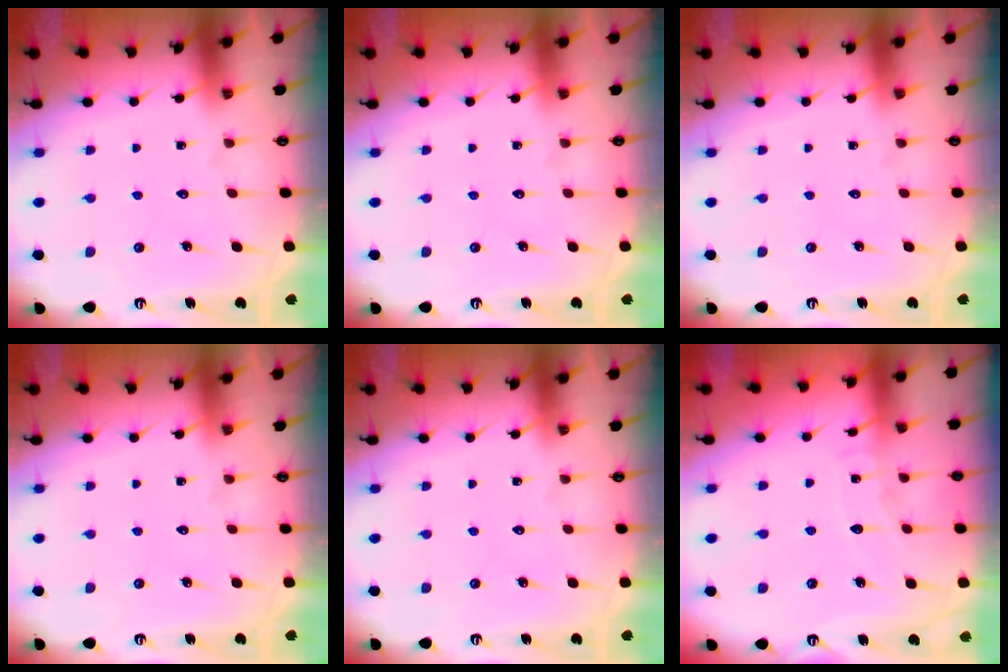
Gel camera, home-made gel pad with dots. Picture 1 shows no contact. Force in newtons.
{"total": 0.0}
{"total": 0.0}
{"total": 0.0}
{"total": 0.0}
{"total": 5.2, "press": 5.2, "slide": 0.5}